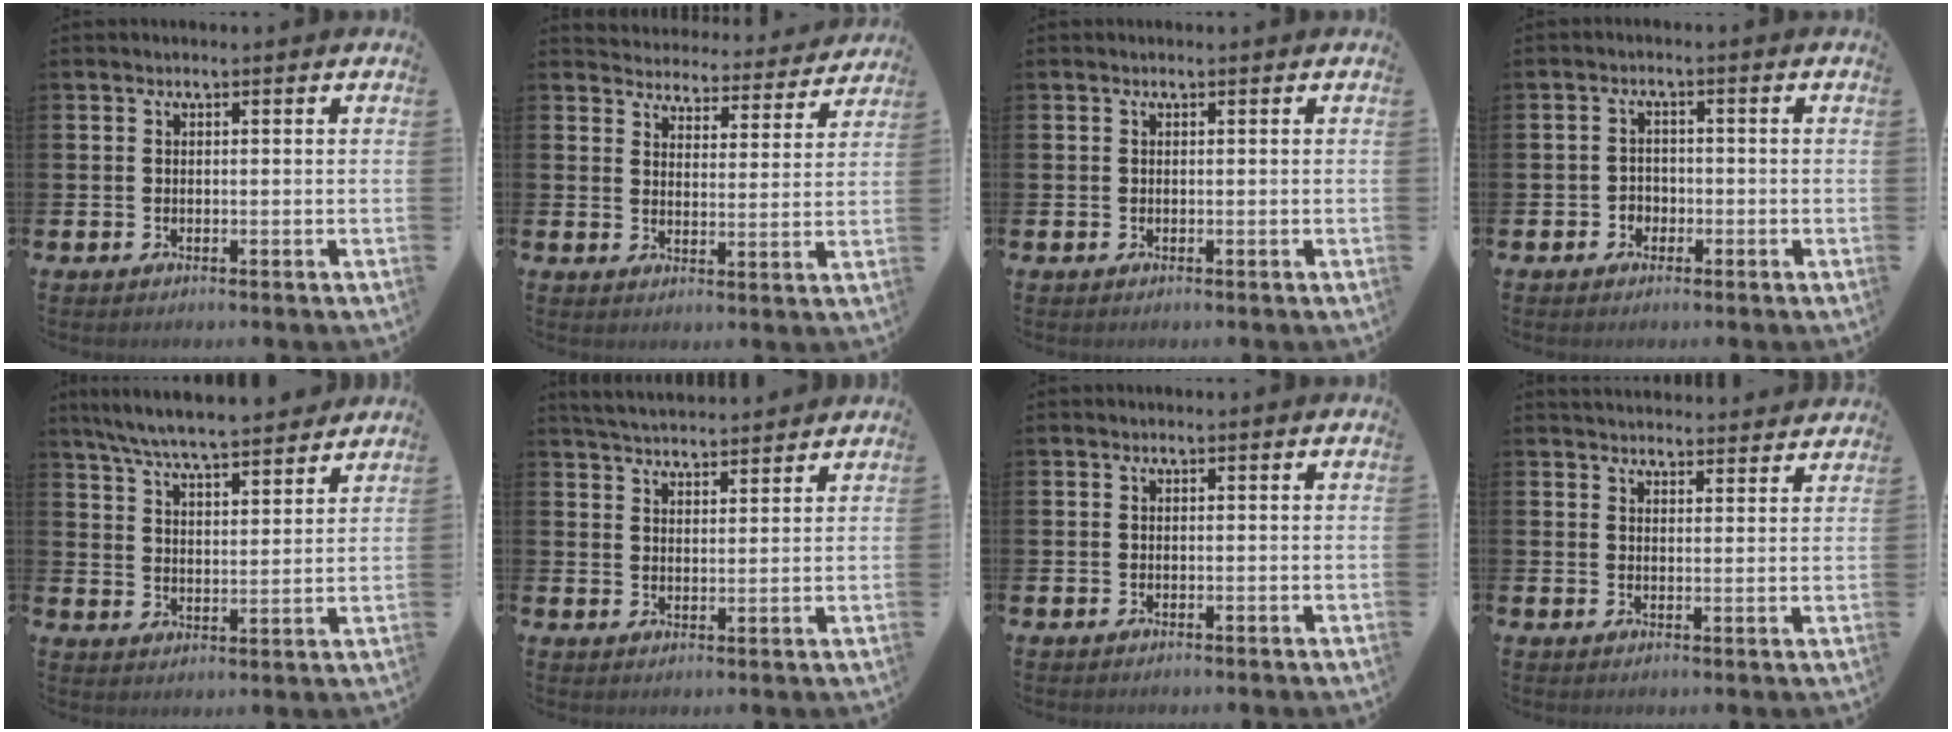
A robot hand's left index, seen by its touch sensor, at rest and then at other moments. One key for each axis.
{"total": 4.4, "fx": 4.3, "fy": 0.9, "fz": 0.0, "tx": -0.008, "ty": -0.042, "tz": 0.069}
{"total": 0.0}
{"total": 1.9, "fx": -1.0, "fy": 1.6, "fz": 0.4, "tx": -0.008, "ty": 0.002, "tz": -0.024}
{"total": 7.4, "fx": 7.1, "fy": 0.4, "fz": 2.1, "tx": -0.068, "ty": -0.042, "tz": 0.128}
{"total": 4.3, "fx": 4.3, "fy": 0.2, "fz": 0.1, "tx": -0.010, "ty": -0.027, "tz": 0.077}
{"total": 0.0}
{"total": 3.6, "fx": 3.6, "fy": 0.4, "fz": 0.0, "tx": -0.004, "ty": -0.022, "tz": 0.066}